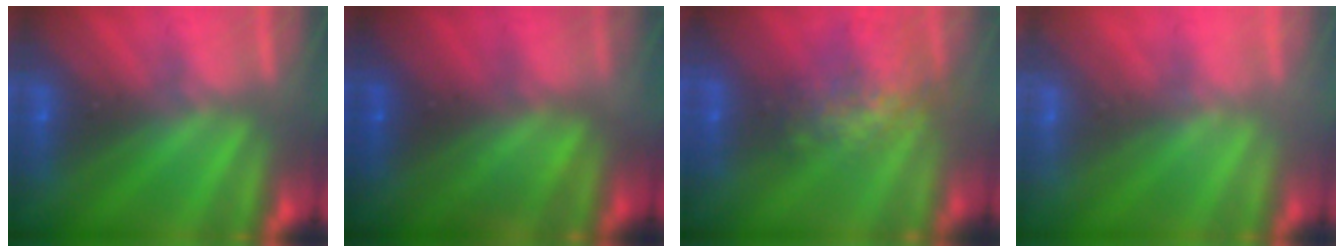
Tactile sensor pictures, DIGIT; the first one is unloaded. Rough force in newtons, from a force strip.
{"total": 1.4}
{"total": 7.0}
{"total": 2.2}